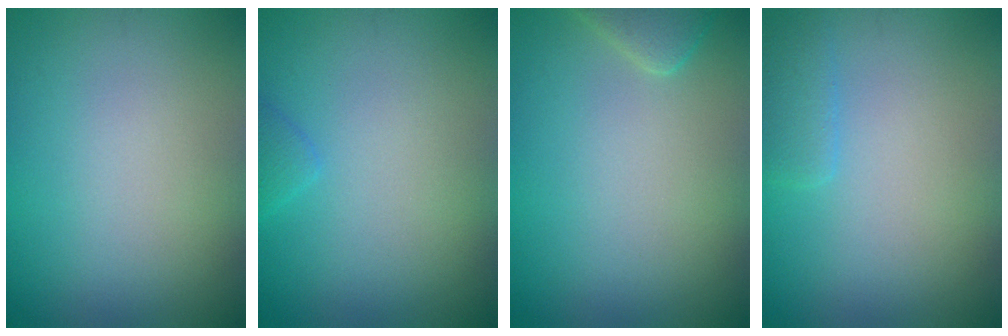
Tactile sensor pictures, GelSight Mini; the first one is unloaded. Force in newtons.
{"total": 1.0, "press": 1.0, "slide": 0.1}
{"total": 1.8, "press": 1.8, "slide": 0.2}
{"total": 1.6, "press": 1.5, "slide": 0.2}